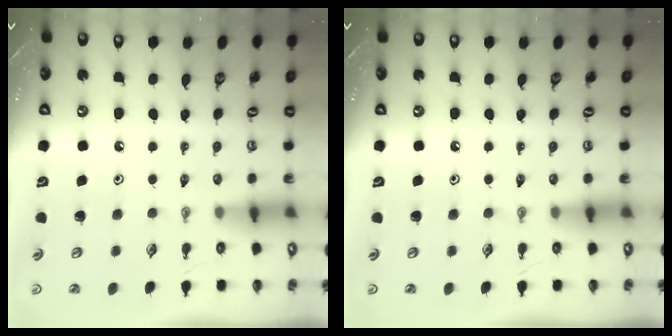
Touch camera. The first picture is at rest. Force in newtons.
{"total": 0.0}